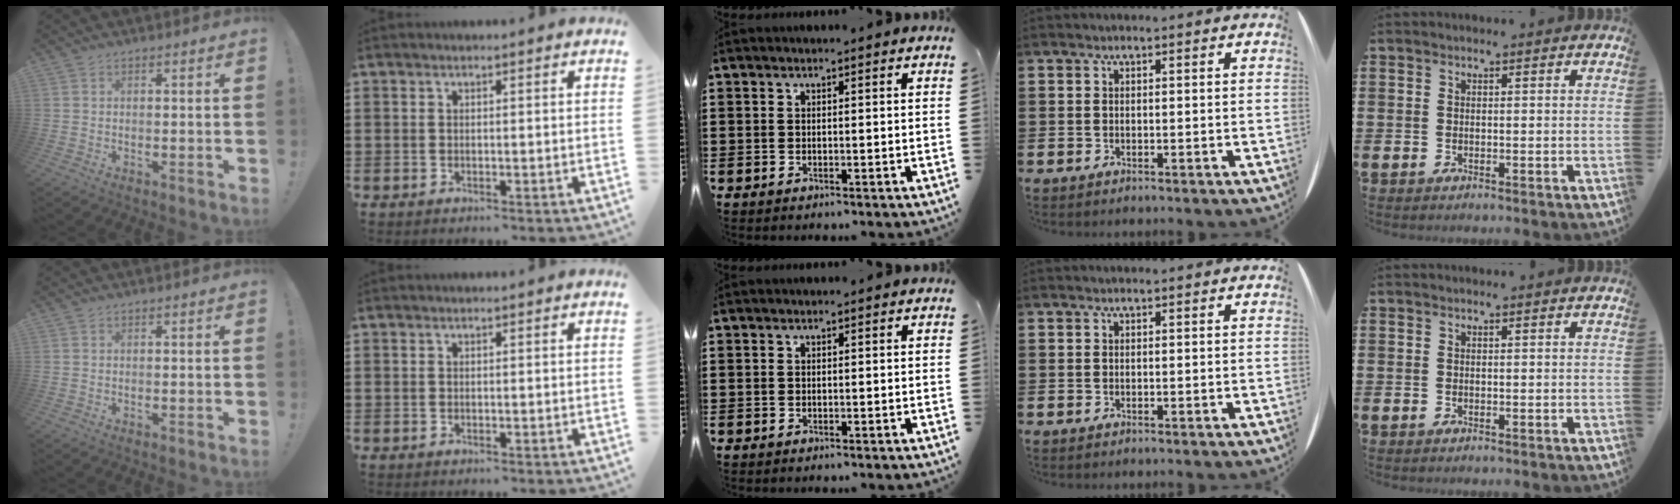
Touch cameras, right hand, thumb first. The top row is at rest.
{}